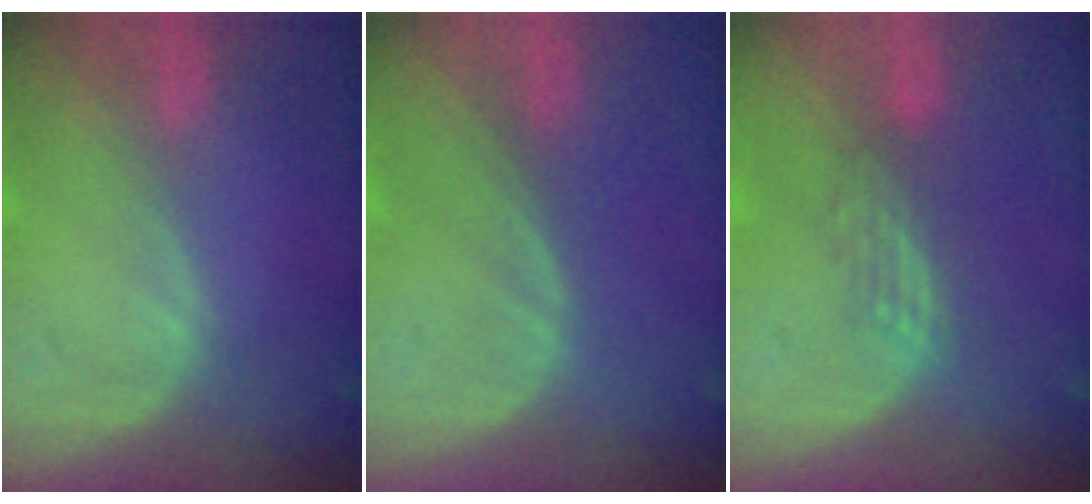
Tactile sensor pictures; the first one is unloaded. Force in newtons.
{"total": 0.0}
{"total": 2.8, "press": 2.4, "slide": 1.4}